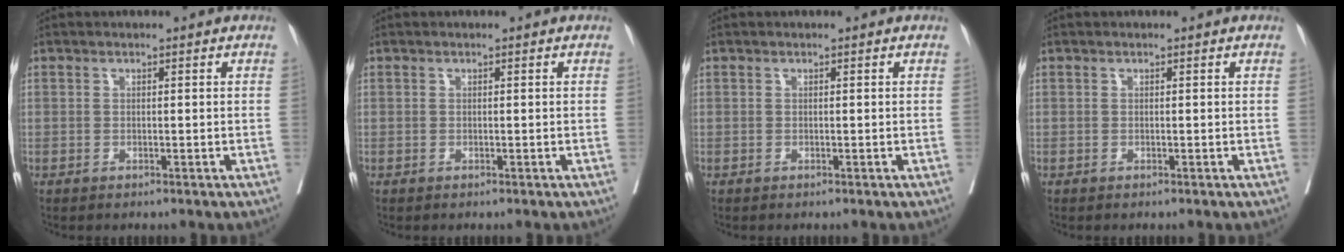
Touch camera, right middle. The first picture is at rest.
{"total": 0.0}
{"total": 0.0}
{"total": 0.0}